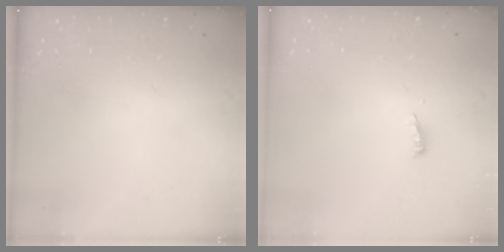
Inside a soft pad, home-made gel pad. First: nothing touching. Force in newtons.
{"total": 3.6, "press": 3.6, "slide": 0.4}